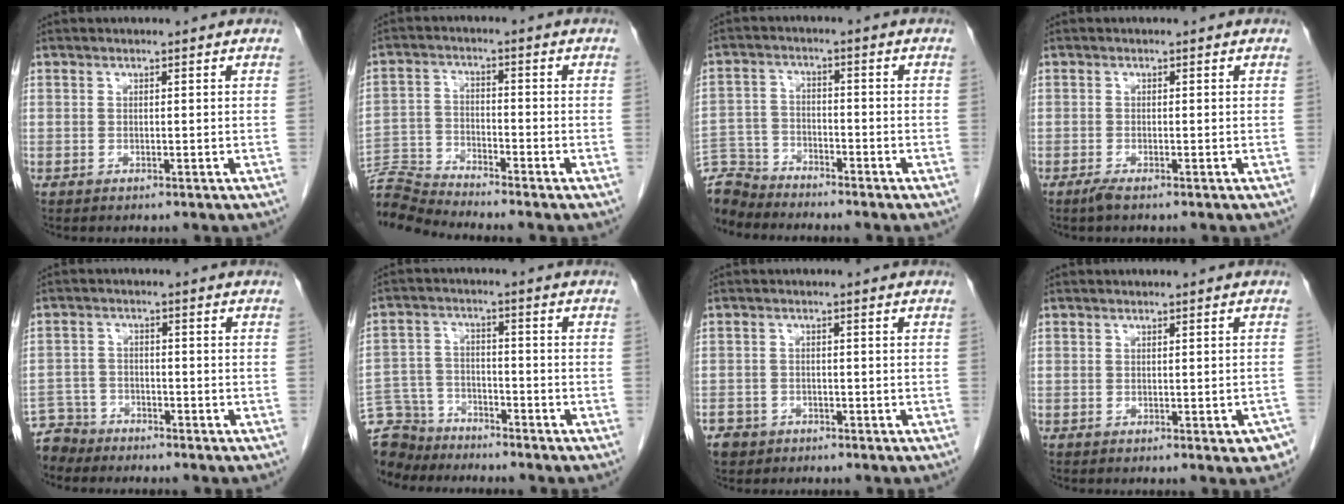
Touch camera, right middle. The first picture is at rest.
{"total": 7.7, "force": [-7.5, -1.8, 0.0], "torque": [-0.010, 0.001, -0.146]}
{"total": 7.9, "force": [-7.7, 1.7, -0.3], "torque": [0.000, 0.003, -0.154]}
{"total": 1.2, "force": [-0.9, 0.0, 0.8], "torque": [-0.023, -0.005, -0.020]}
{"total": 4.7, "force": [-4.3, 1.7, -1.0], "torque": [0.019, -0.003, -0.085]}
{"total": 11.2, "force": [-10.2, 4.5, 0.8], "torque": [-0.034, 0.016, -0.185]}
{"total": 4.0, "force": [-2.7, 2.9, 0.3], "torque": [-0.011, 0.007, -0.047]}
{"total": 2.4, "force": [-1.4, 0.6, 1.9], "torque": [-0.010, -0.002, -0.015]}